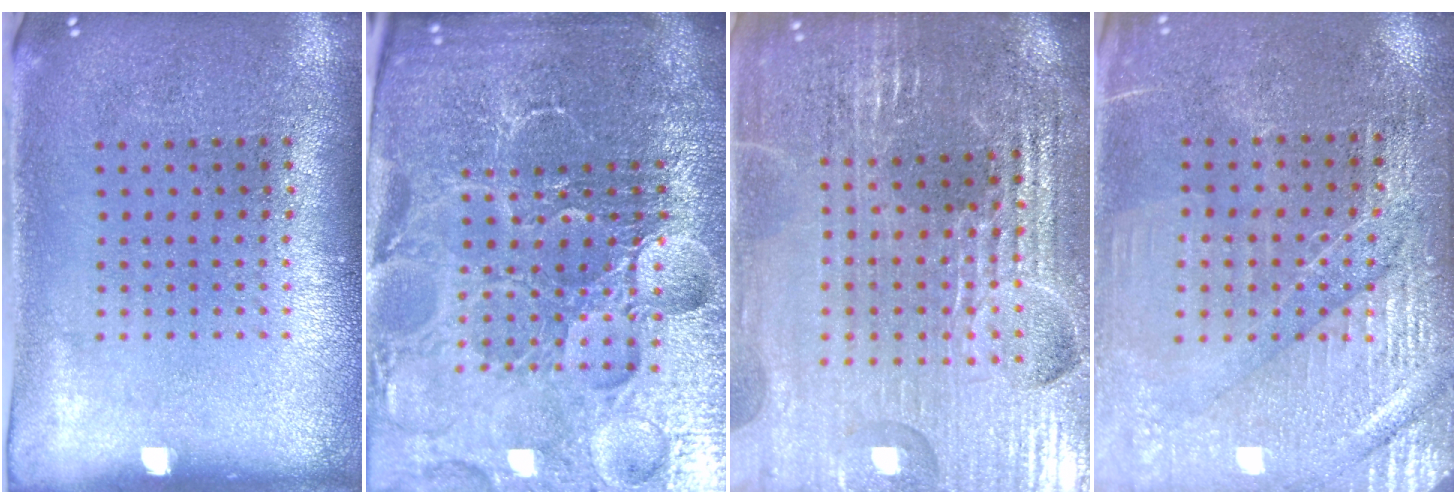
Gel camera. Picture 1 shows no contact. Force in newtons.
{"total": 6.8, "press": 6.0, "slide": 3.2}
{"total": 4.9, "press": 4.6, "slide": 1.5}
{"total": 3.1, "press": 3.0, "slide": 0.6}